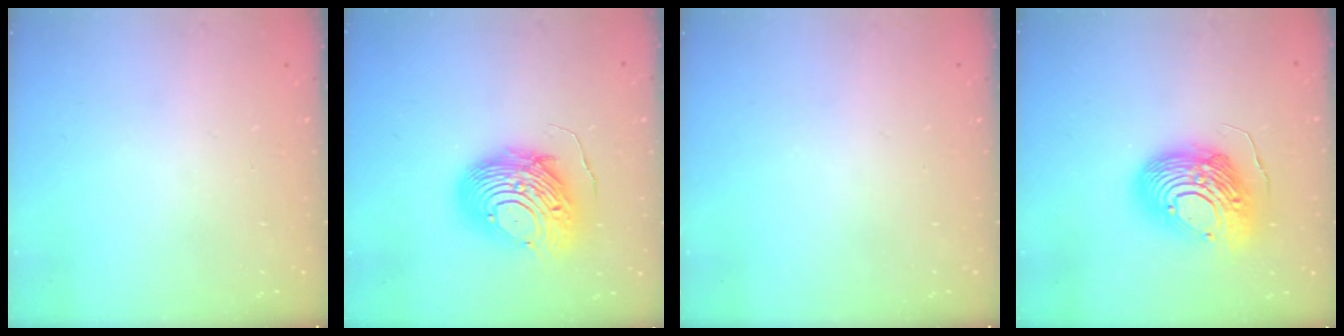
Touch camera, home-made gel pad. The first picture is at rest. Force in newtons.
{"total": 13.5, "press": 13.4, "slide": 0.8}
{"total": 0.0}
{"total": 17.4, "press": 17.3, "slide": 1.6}